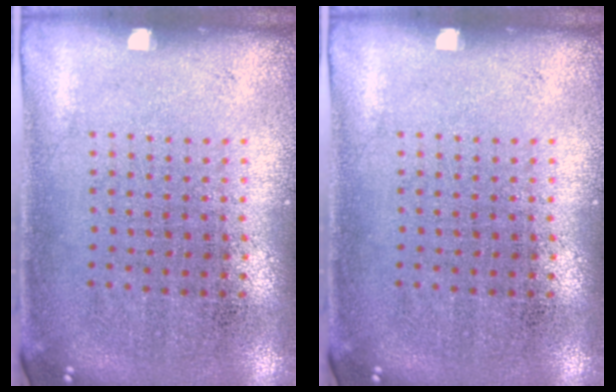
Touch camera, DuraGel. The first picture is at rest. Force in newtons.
{"total": 0.0}